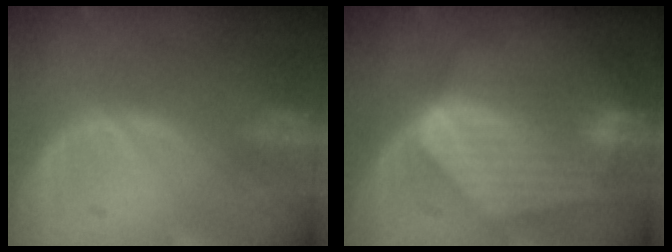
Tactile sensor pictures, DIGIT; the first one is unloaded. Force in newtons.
{"total": 8.8, "press": 7.8, "slide": 4.0}